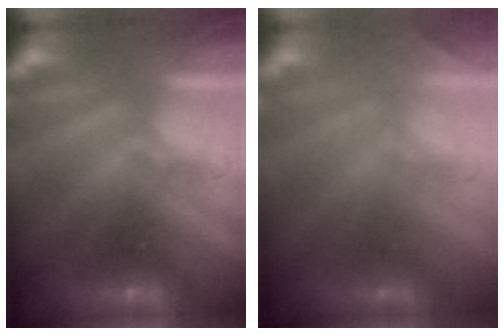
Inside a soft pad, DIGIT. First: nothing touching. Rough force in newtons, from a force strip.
{"total": 1.8}